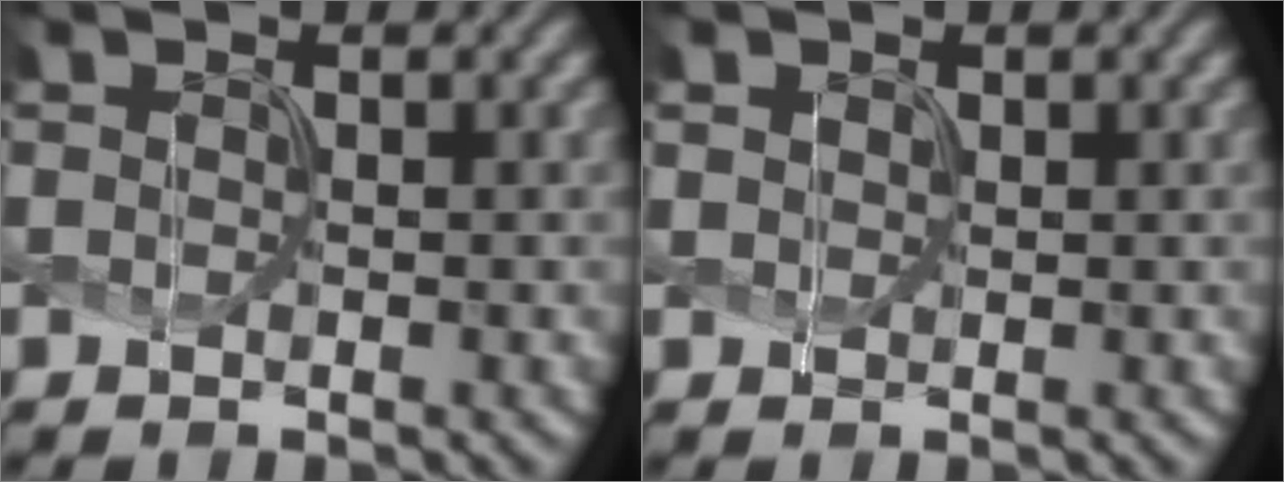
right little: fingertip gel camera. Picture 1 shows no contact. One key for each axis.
{"total": 0.8, "fx": 0.6, "fy": 0.5, "fz": 0.1, "tx": -0.003, "ty": 0.001, "tz": 0.014}